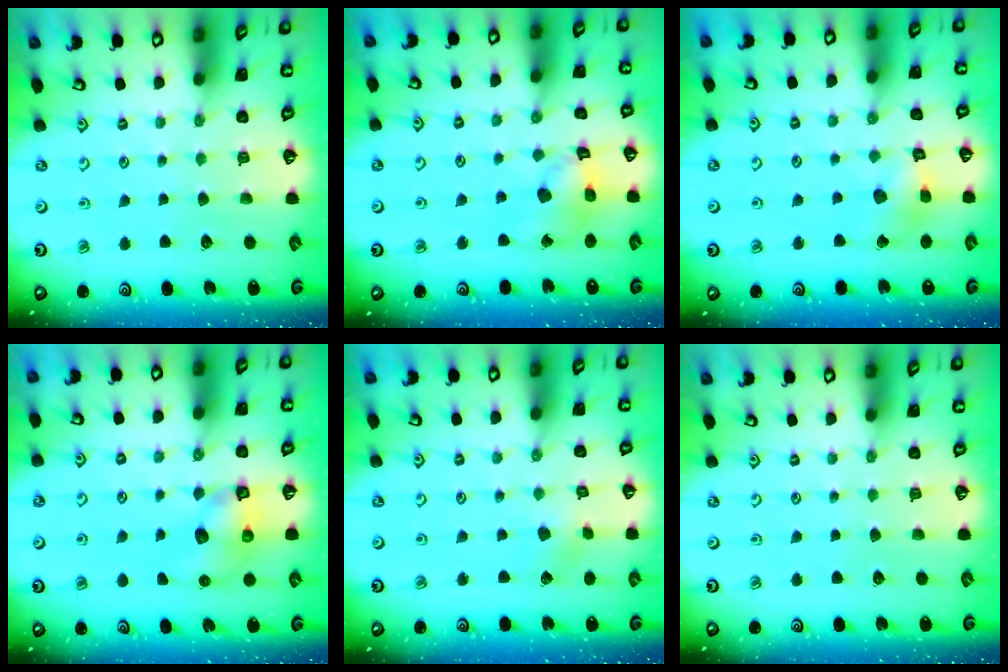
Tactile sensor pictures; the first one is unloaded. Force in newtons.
{"total": 11.3, "press": 11.2, "slide": 1.4}
{"total": 7.3, "press": 7.3, "slide": 0.6}
{"total": 8.7, "press": 8.7, "slide": 0.2}
{"total": 2.4, "press": 2.2, "slide": 0.9}
{"total": 0.0}